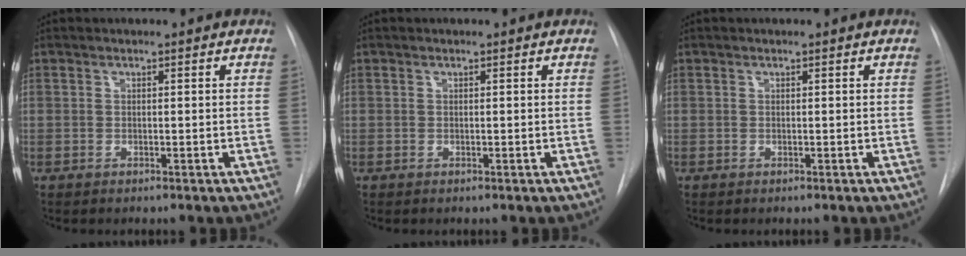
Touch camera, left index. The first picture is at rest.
{"total": 0.0}
{"total": 0.0}